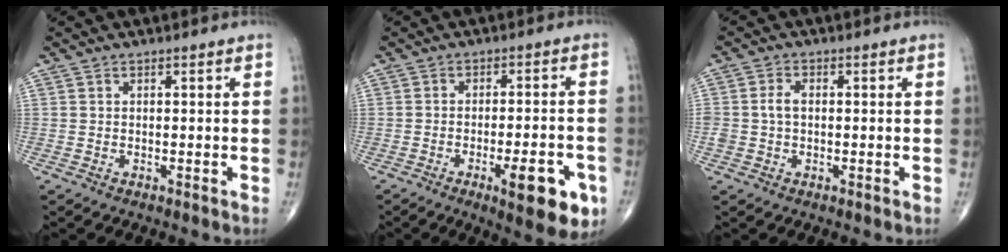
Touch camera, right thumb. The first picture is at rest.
{"total": 11.5, "force": [-5.1, 3.3, 9.8], "torque": [-0.112, 0.013, -0.063]}
{"total": 3.2, "force": [-0.1, 2.2, 2.3], "torque": [-0.052, 0.010, -0.004]}